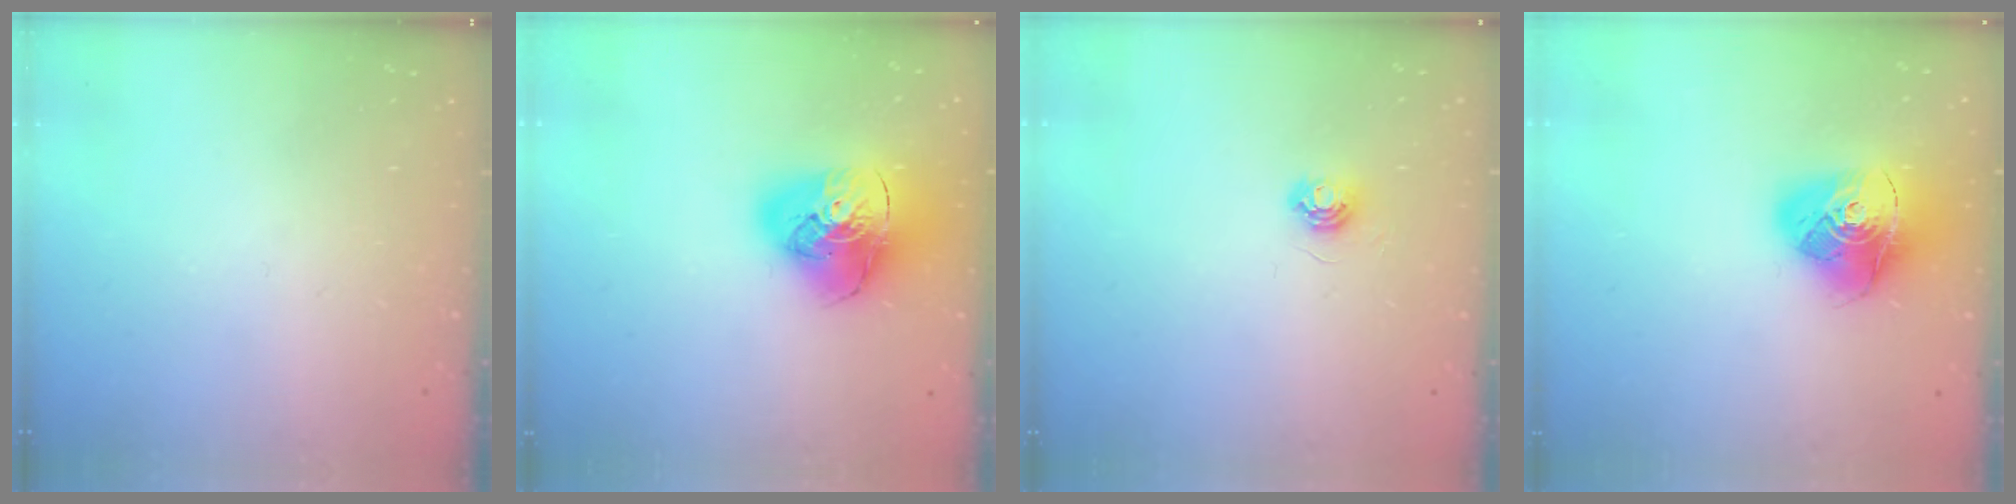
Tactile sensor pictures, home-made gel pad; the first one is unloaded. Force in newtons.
{"total": 17.1, "press": 17.0, "slide": 2.1}
{"total": 5.0, "press": 4.9, "slide": 0.4}
{"total": 16.4, "press": 16.3, "slide": 1.8}